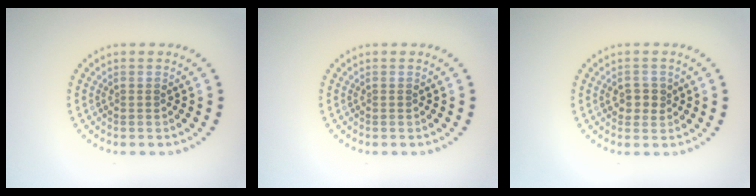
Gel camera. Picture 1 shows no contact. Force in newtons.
{"total": 0.0}
{"total": 2.1, "press": 2.0, "slide": 0.4}